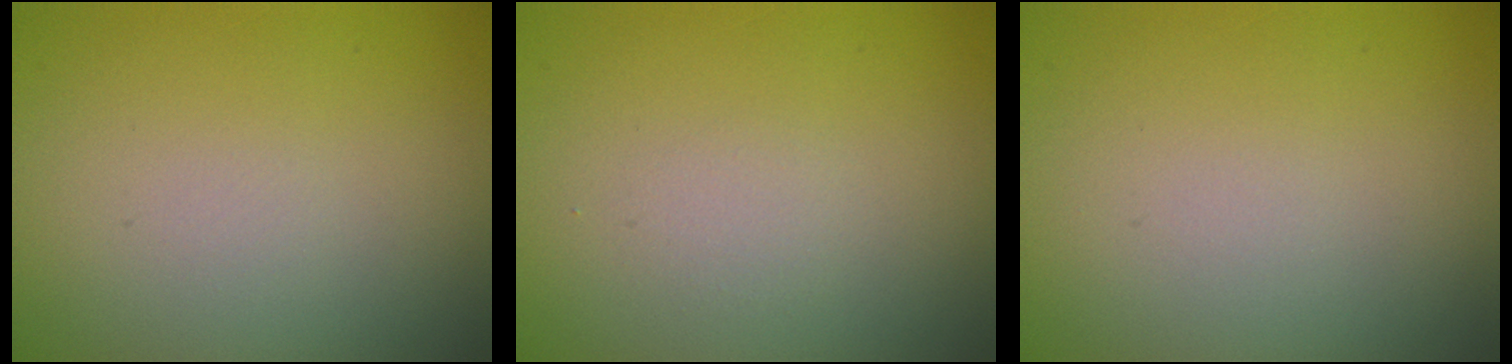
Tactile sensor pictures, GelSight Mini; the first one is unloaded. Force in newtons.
{"total": 0.7, "press": 0.7, "slide": 0.1}
{"total": 0.0}